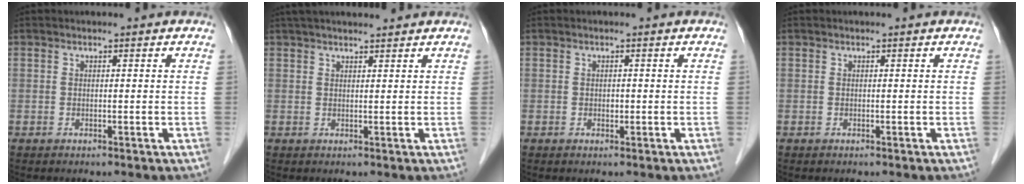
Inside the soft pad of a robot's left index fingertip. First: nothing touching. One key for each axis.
{"total": 8.1, "fx": 7.1, "fy": 1.0, "fz": 3.8, "tx": -0.056, "ty": 0.031, "tz": 0.104}
{"total": 0.6, "fx": -0.2, "fy": 0.4, "fz": 0.4, "tx": -0.006, "ty": -0.002, "tz": -0.006}
{"total": 0.0}